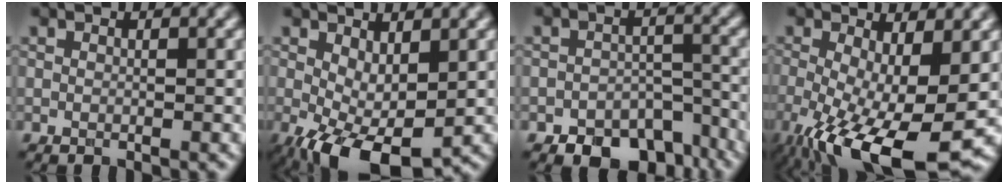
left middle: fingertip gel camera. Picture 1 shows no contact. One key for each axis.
{"total": 5.7, "fx": -1.5, "fy": 2.7, "fz": 4.8, "tx": -0.097, "ty": -0.007, "tz": -0.025}
{"total": 7.4, "fx": -5.6, "fy": 4.0, "fz": 2.7, "tx": -0.023, "ty": -0.012, "tz": -0.078}
{"total": 11.9, "fx": -4.2, "fy": 4.3, "fz": 10.3, "tx": -0.189, "ty": -0.036, "tz": -0.063}